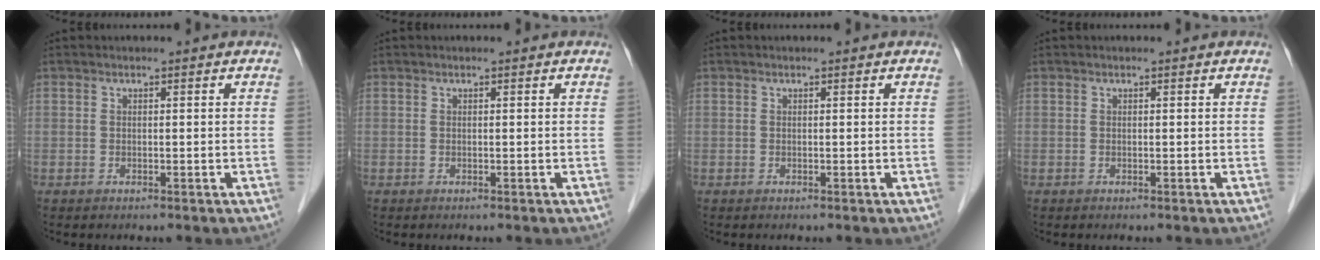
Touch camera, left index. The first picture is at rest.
{"total": 0.0}
{"total": 0.0}
{"total": 0.0}